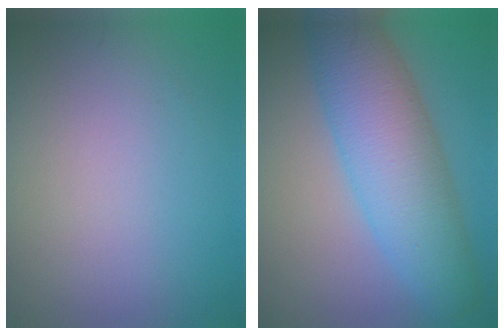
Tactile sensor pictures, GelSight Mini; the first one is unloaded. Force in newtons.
{"total": 8.2, "press": 8.2, "slide": 0.1}